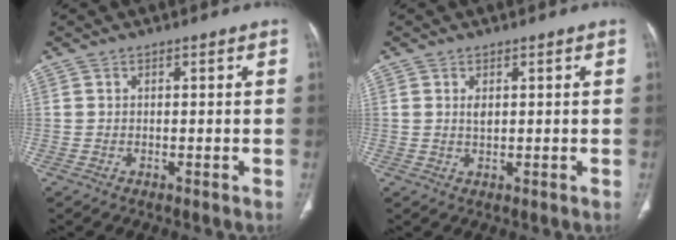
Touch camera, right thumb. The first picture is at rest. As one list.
[{"total": 1.6, "force": [0.5, 0.8, 1.2], "torque": [-0.022, -0.002, 0.013]}]